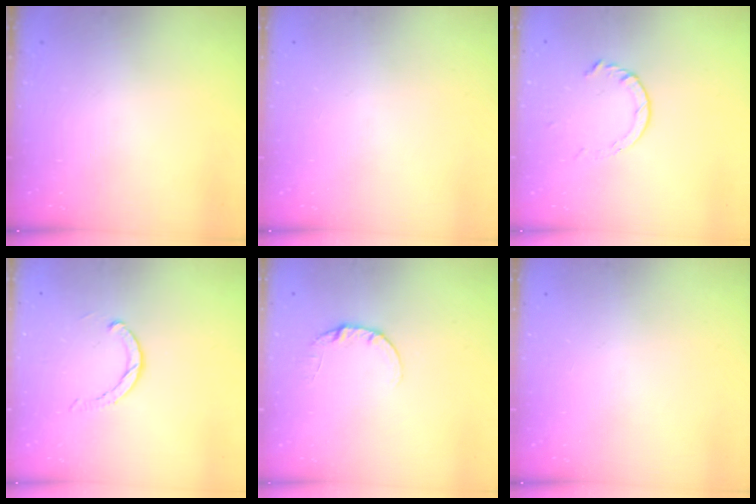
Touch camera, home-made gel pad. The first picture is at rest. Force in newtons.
{"total": 0.0}
{"total": 3.5, "press": 3.5, "slide": 0.4}
{"total": 2.8, "press": 2.8, "slide": 0.2}
{"total": 3.6, "press": 3.6, "slide": 0.3}
{"total": 0.0}